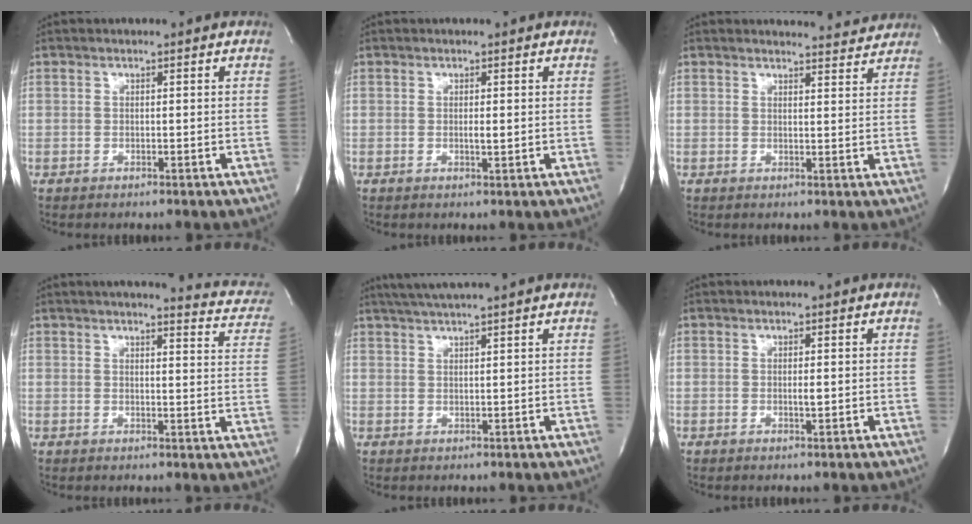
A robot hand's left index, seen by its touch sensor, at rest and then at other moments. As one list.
[{"total": 1.1, "force": [-0.7, 0.0, 0.8], "torque": [-0.018, -0.007, -0.011]}, {"total": 4.5, "force": [4.5, 0.4, -0.2], "torque": [0.000, -0.013, 0.040]}, {"total": 12.2, "force": [10.3, 2.3, 6.1], "torque": [-0.058, -0.023, 0.091]}, {"total": 6.5, "force": [5.4, -1.0, 3.5], "torque": [-0.059, 0.019, 0.083]}, {"total": 1.0, "force": [-0.7, 0.0, 0.6], "torque": [-0.015, -0.007, -0.011]}]